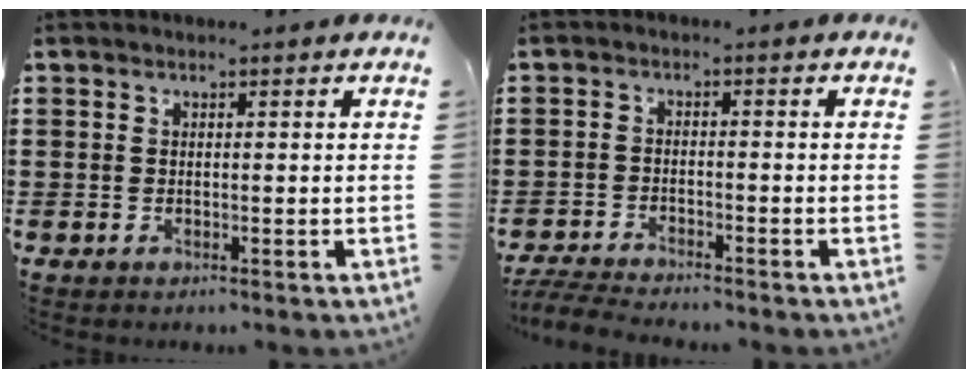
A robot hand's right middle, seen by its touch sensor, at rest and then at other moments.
{"total": 3.8, "force": [-3.6, 0.1, 1.1], "torque": [-0.032, -0.007, -0.077]}